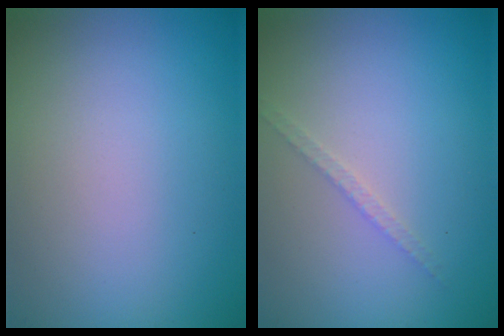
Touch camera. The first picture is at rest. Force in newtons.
{"total": 1.1, "press": 1.1, "slide": 0.2}